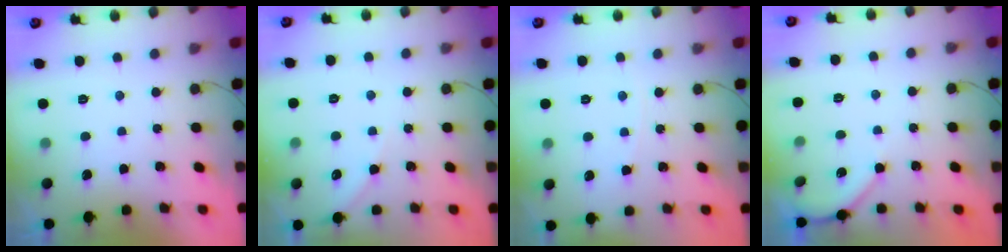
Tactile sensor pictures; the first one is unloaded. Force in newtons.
{"total": 4.1, "press": 4.0, "slide": 0.6}
{"total": 2.7, "press": 2.7, "slide": 0.5}
{"total": 4.2, "press": 4.2, "slide": 0.5}